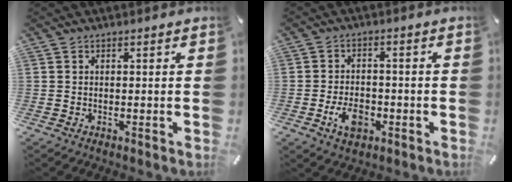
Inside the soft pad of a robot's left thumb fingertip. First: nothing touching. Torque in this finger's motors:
{"motor_torque": [0.44, 1.89, 0.73, 0.26, 0.03]}